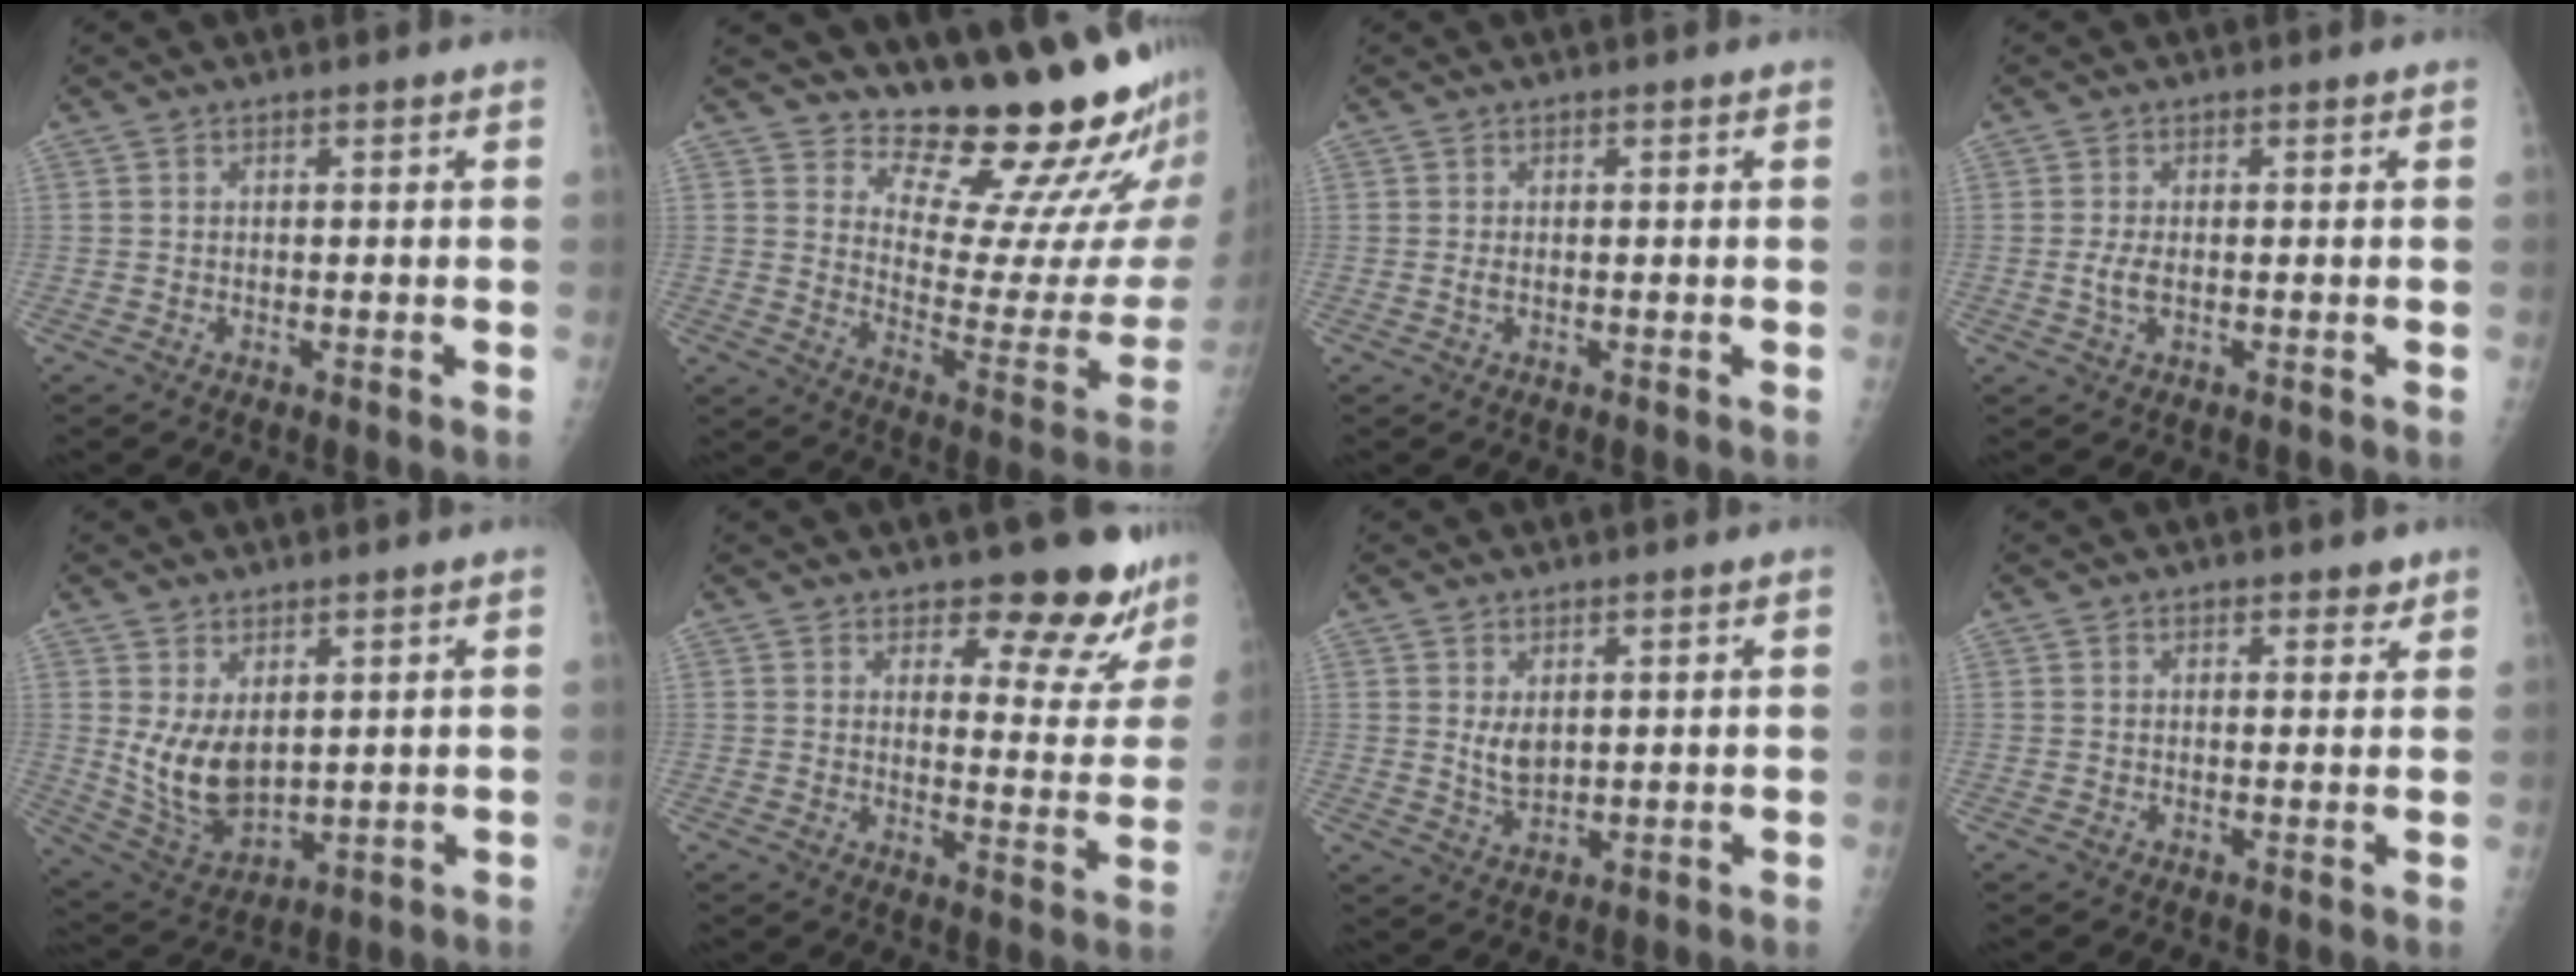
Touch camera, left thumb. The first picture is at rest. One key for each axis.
{"total": 20.9, "fx": 18.3, "fy": 4.5, "fz": 9.0, "tx": -0.081, "ty": -0.183, "tz": 0.238}
{"total": 0.8, "fx": 0.1, "fy": 0.4, "fz": 0.7, "tx": -0.018, "ty": -0.002, "tz": 0.002}
{"total": 2.5, "fx": -0.2, "fy": 1.1, "fz": 2.2, "tx": -0.054, "ty": -0.002, "tz": -0.004}
{"total": 9.4, "fx": 2.3, "fy": 5.5, "fz": 7.3, "tx": -0.125, "ty": -0.029, "tz": 0.065}
{"total": 13.1, "fx": 11.2, "fy": 4.6, "fz": 5.0, "tx": -0.013, "ty": -0.090, "tz": 0.132}
{"total": 3.9, "fx": 1.3, "fy": 2.2, "fz": 2.9, "tx": -0.044, "ty": -0.017, "tz": 0.032}
{"total": 2.3, "fx": 1.7, "fy": 1.1, "fz": 1.0, "tx": 0.003, "ty": -0.009, "tz": 0.019}